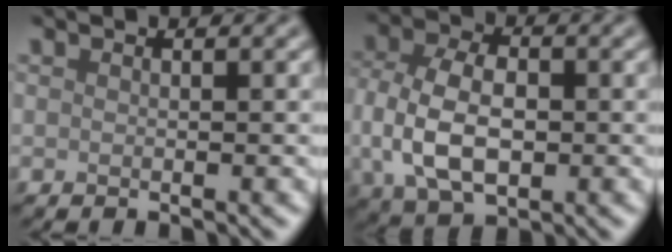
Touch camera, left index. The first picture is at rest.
{"total": 7.7, "force": [-0.5, 5.0, 5.8], "torque": [-0.125, -0.002, -0.014]}